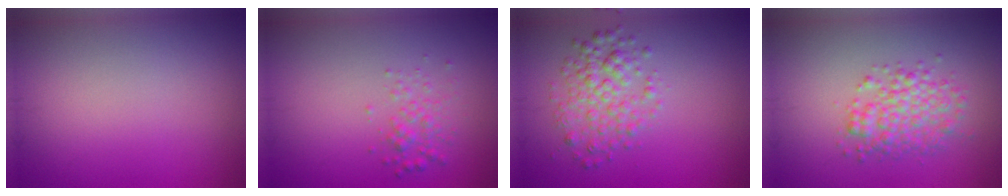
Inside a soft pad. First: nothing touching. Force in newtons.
{"total": 1.7, "press": 1.7, "slide": 0.1}
{"total": 3.2, "press": 3.2, "slide": 0.1}
{"total": 3.8, "press": 3.8, "slide": 0.1}